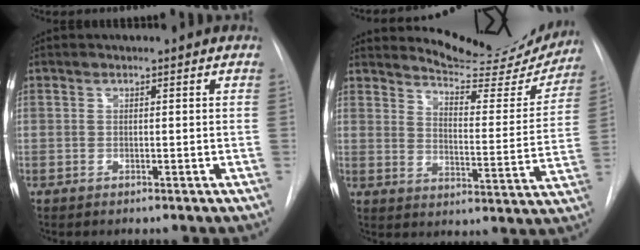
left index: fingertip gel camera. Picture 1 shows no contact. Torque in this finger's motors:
{"motor_torque": [0.86, -1.16, 0.03, -0.03]}